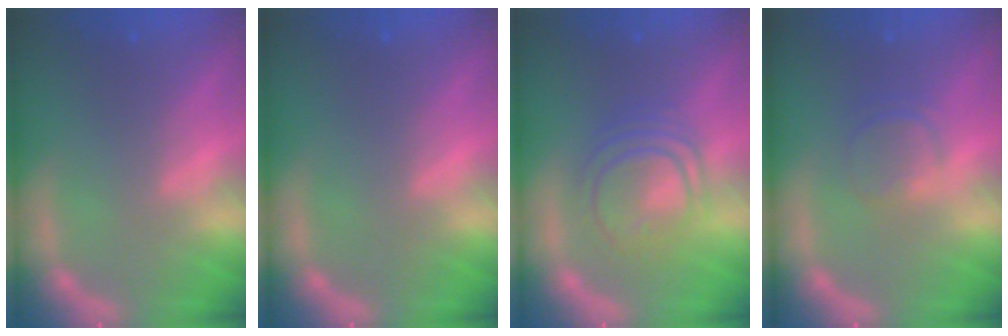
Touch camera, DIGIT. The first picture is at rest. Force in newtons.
{"total": 0.0}
{"total": 6.0}
{"total": 2.4}